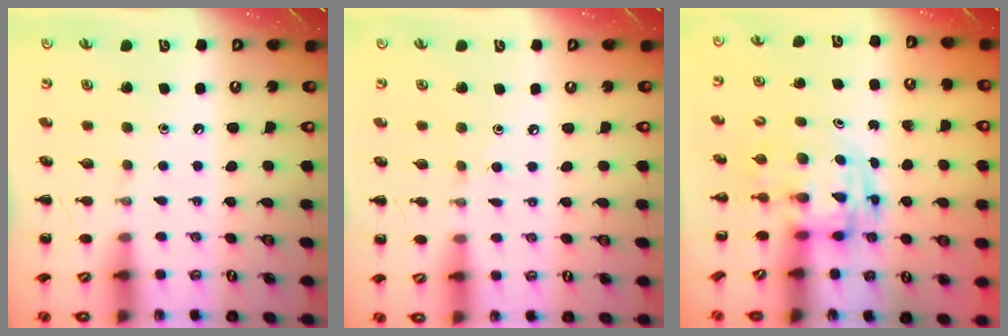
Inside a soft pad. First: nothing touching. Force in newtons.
{"total": 2.4, "press": 2.3, "slide": 0.8}
{"total": 2.9, "press": 2.8, "slide": 0.5}